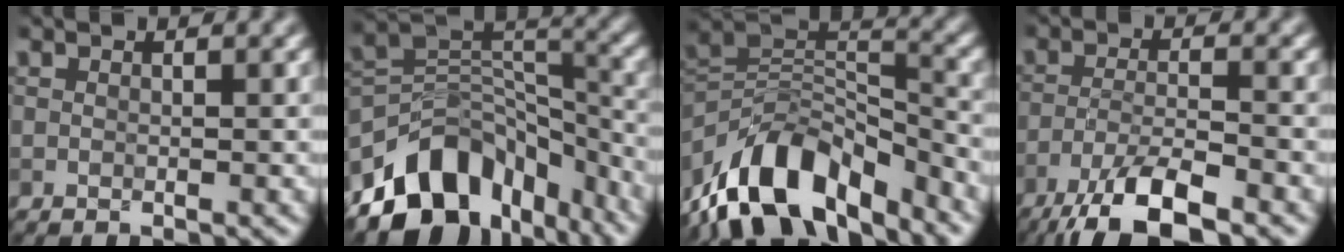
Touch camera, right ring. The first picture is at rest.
{"total": 11.4, "force": [-7.2, 7.0, 5.4], "torque": [-0.084, 0.003, -0.121]}
{"total": 11.2, "force": [-7.7, 5.1, 6.3], "torque": [-0.105, 0.011, -0.142]}
{"total": 7.6, "force": [-5.7, 1.7, 4.8], "torque": [-0.078, -0.002, -0.104]}